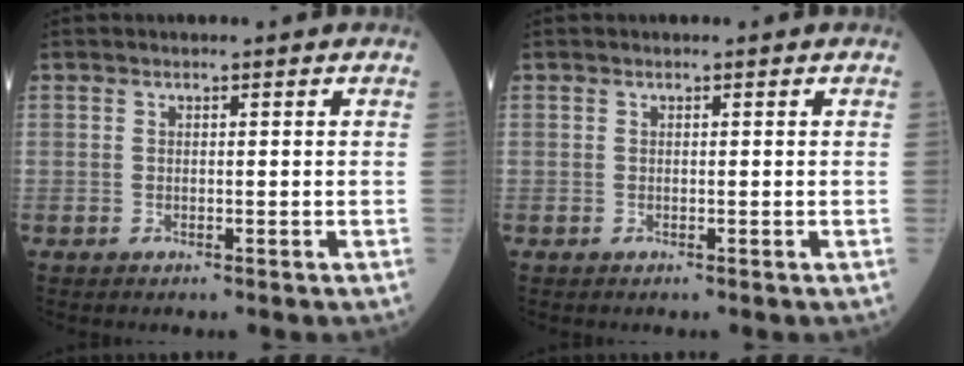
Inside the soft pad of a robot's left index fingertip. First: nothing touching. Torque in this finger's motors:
{"motor_torque": [0.14, 0.26, 0.05, 0.01]}